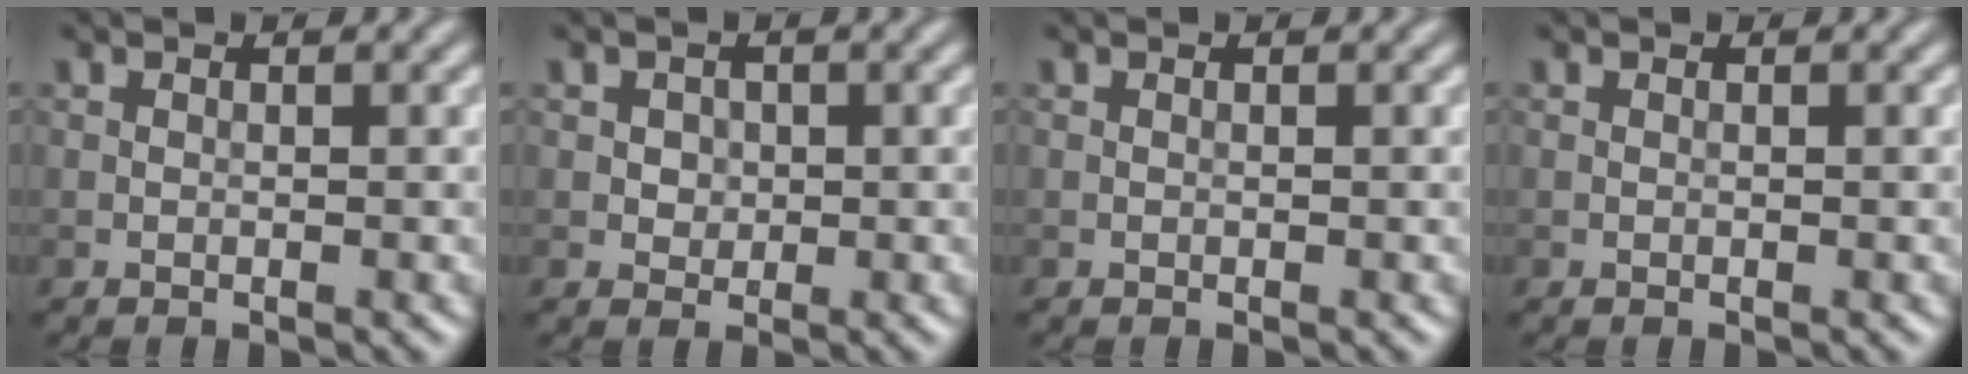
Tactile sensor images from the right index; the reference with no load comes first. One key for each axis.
{"total": 1.3, "fx": 0.3, "fy": 1.2, "fz": 0.5, "tx": -0.004, "ty": 0.000, "tz": 0.009}
{"total": 0.0}
{"total": 0.0}